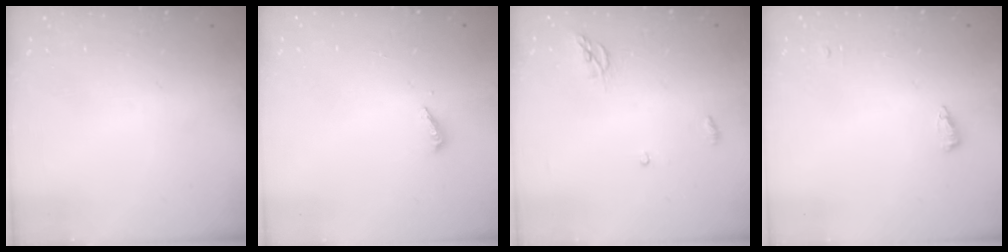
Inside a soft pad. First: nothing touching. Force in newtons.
{"total": 2.0, "press": 2.0, "slide": 0.2}
{"total": 4.0, "press": 3.9, "slide": 0.4}
{"total": 8.7, "press": 5.7, "slide": 6.5}